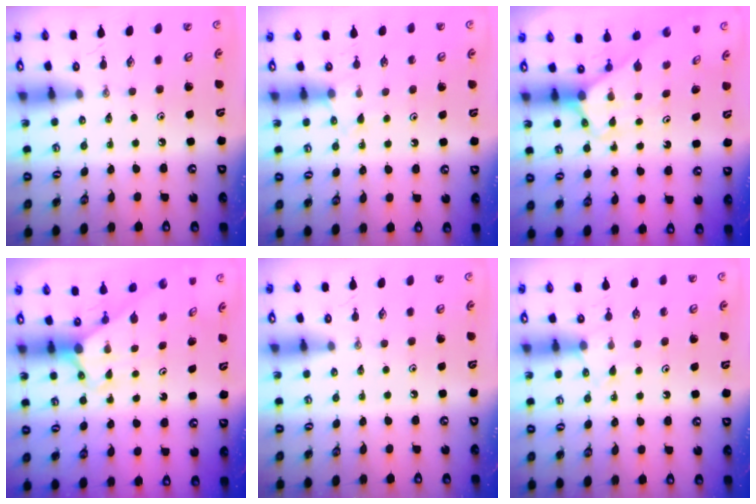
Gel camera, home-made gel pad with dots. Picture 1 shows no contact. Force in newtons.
{"total": 5.7, "press": 5.6, "slide": 0.7}
{"total": 2.6, "press": 2.6, "slide": 0.1}
{"total": 2.9, "press": 2.9, "slide": 0.0}
{"total": 0.0}
{"total": 5.7, "press": 5.6, "slide": 0.7}